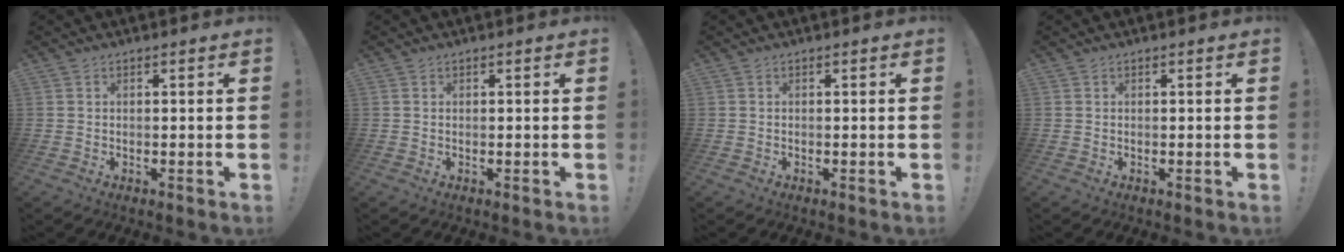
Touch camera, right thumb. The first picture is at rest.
{"total": 0.0}
{"total": 0.0}
{"total": 0.0}